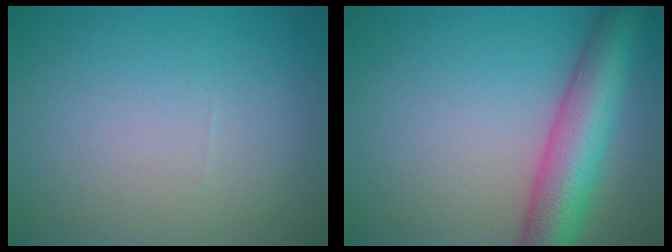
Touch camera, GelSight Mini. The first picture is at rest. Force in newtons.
{"total": 7.5, "press": 7.5, "slide": 0.4}